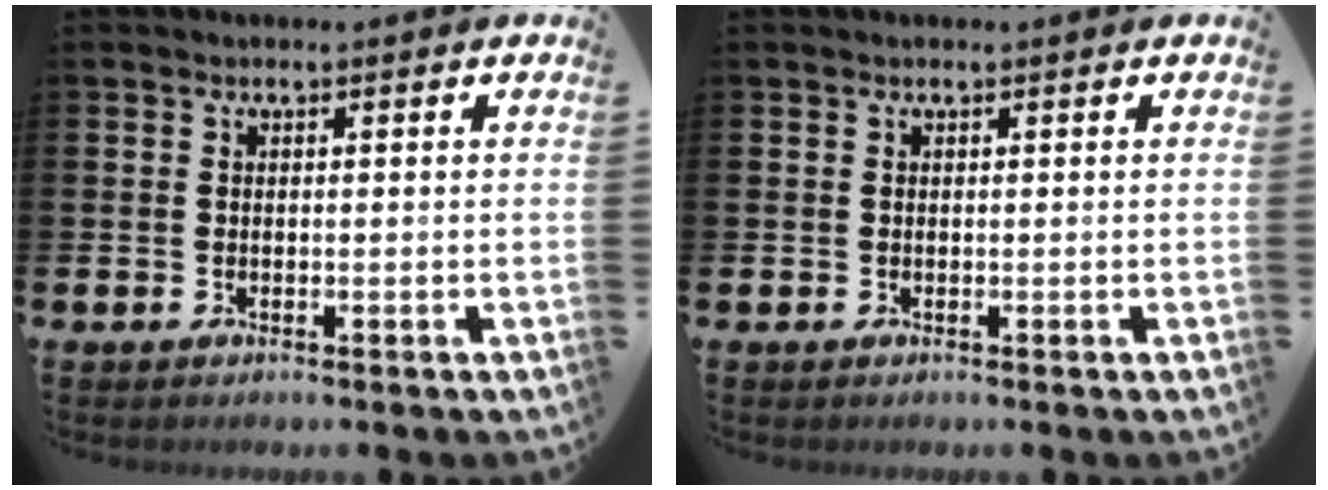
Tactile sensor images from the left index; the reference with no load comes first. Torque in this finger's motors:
{"motor_torque": [-0.10, -0.02, -0.23, 0.01]}